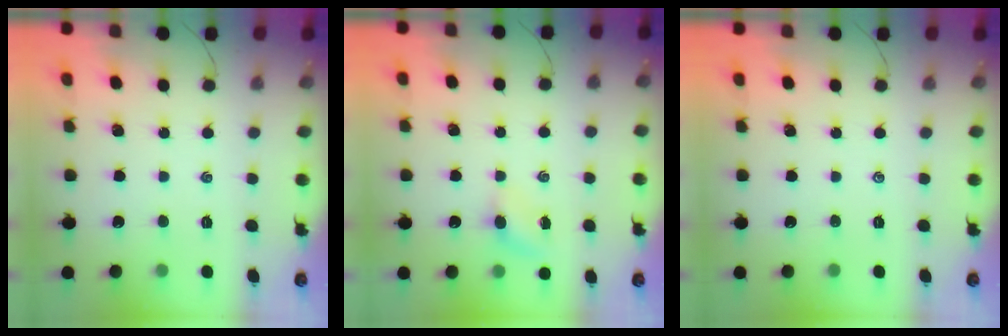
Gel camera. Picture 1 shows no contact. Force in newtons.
{"total": 4.1, "press": 3.9, "slide": 1.2}
{"total": 0.0}